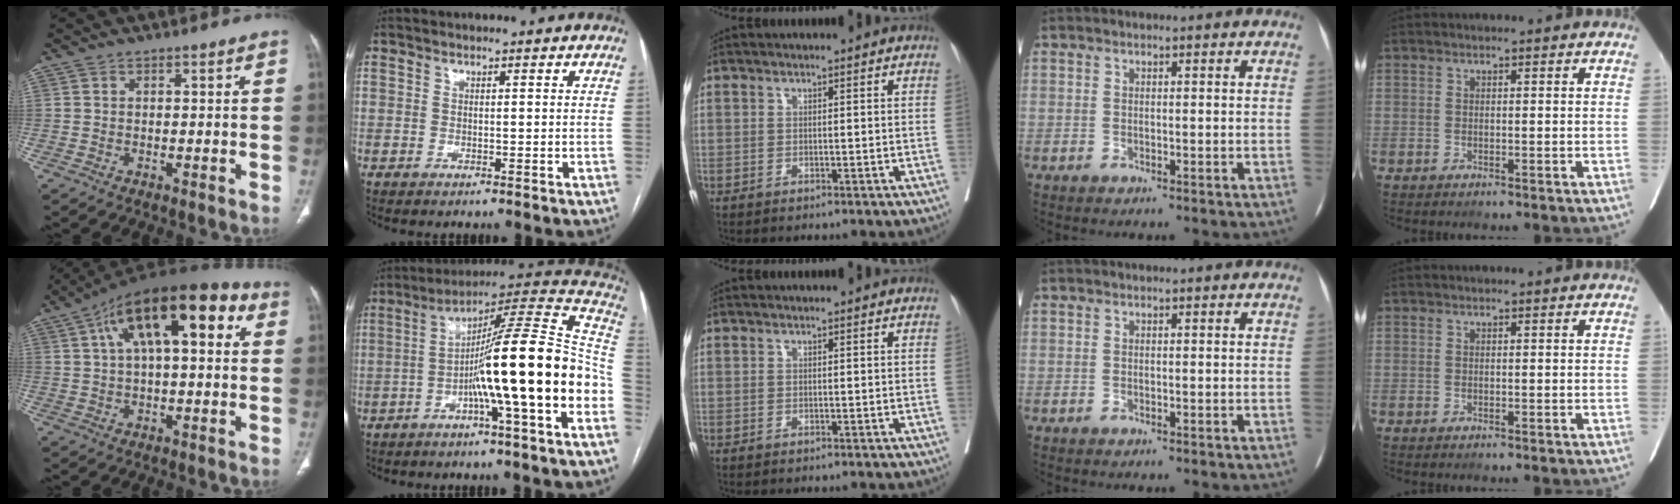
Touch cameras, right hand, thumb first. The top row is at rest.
{"thumb": {"total": 19.7, "force": [6.3, 8.5, 16.6], "torque": [-0.248, 0.038, 0.093]}, "index": {"total": 20.3, "force": [-5.1, -0.2, 19.6], "torque": [-0.275, 0.024, -0.085]}}